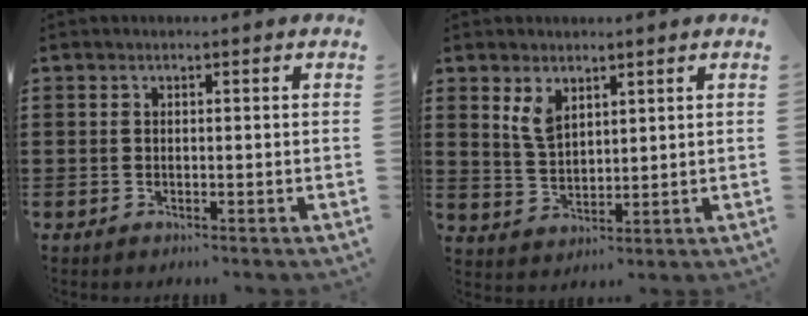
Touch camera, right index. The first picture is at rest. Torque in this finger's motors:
{"motor_torque": [0.56, 0.26, 0.14, 0.07]}